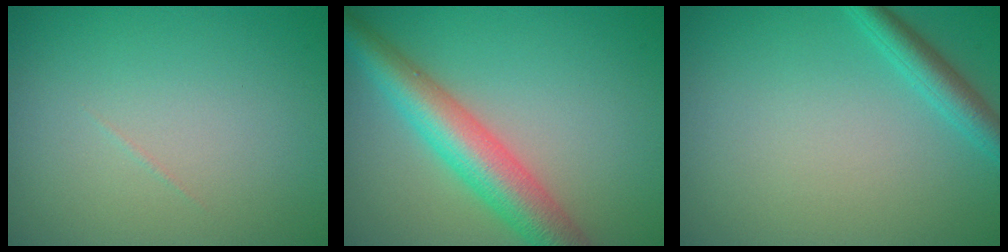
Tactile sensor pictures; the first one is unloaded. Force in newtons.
{"total": 6.3, "press": 6.3, "slide": 0.1}
{"total": 2.3, "press": 2.3, "slide": 0.2}